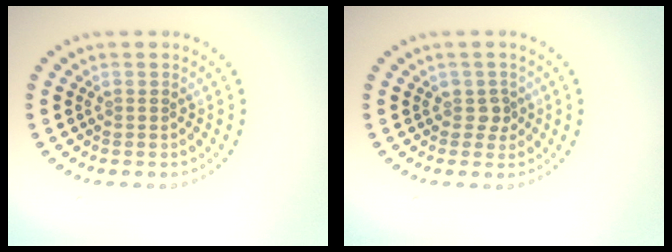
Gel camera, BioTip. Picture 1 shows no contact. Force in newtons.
{"total": 1.3, "press": 1.1, "slide": 0.7}